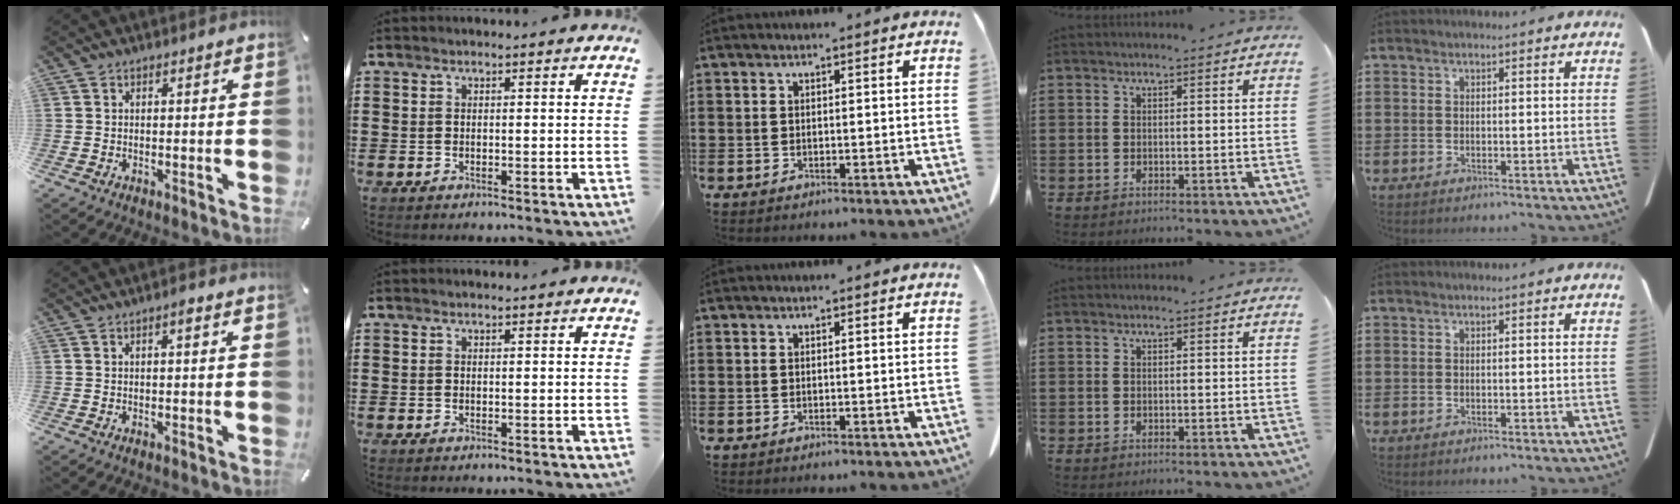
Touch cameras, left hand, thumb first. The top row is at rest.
{"thumb": {"total": 1.8, "force": [0.6, 0.6, 1.6], "torque": [-0.033, 0.006, 0.008]}}